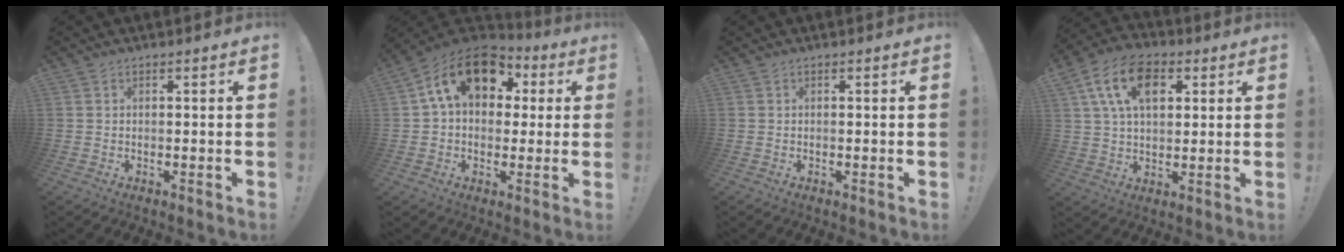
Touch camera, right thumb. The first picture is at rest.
{"total": 17.5, "force": [6.1, 11.4, 11.9], "torque": [-0.189, -0.005, 0.107]}
{"total": 0.0}
{"total": 14.7, "force": [5.3, 9.2, 10.1], "torque": [-0.168, -0.002, 0.097]}